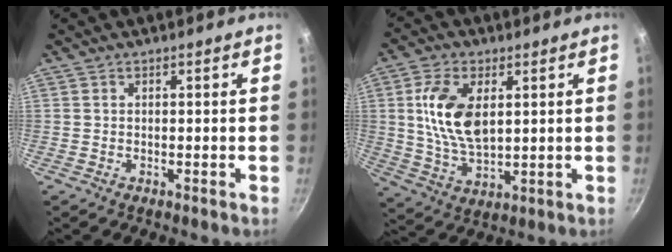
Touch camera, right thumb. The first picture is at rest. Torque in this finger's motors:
{"motor_torque": [0.57, 0.66, 1.33, 0.00, 0.14]}